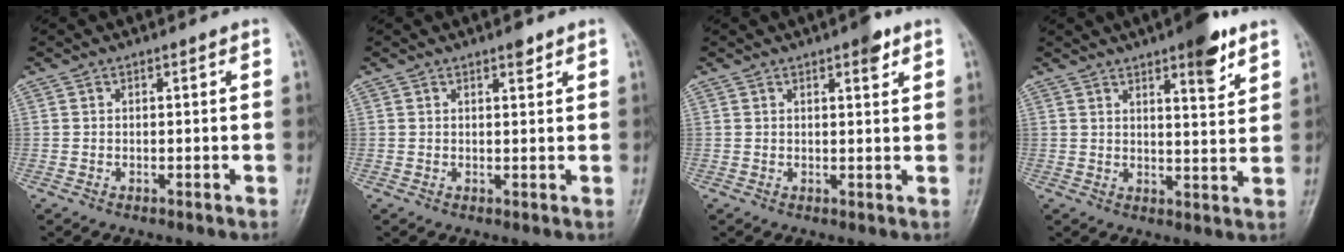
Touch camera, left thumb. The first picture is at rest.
{"total": 1.9, "force": [1.4, 0.6, 1.2], "torque": [-0.011, -0.007, 0.019]}
{"total": 3.2, "force": [2.0, 1.0, 2.3], "torque": [-0.025, -0.008, 0.024]}
{"total": 8.2, "force": [5.1, 2.1, 6.1], "torque": [-0.073, -0.028, 0.070]}